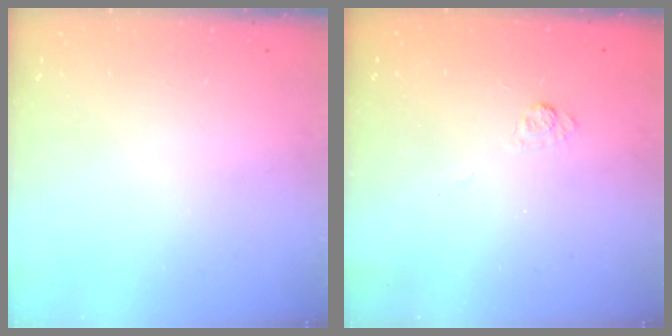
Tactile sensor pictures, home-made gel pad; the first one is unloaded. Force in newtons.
{"total": 3.3, "press": 3.0, "slide": 1.4}